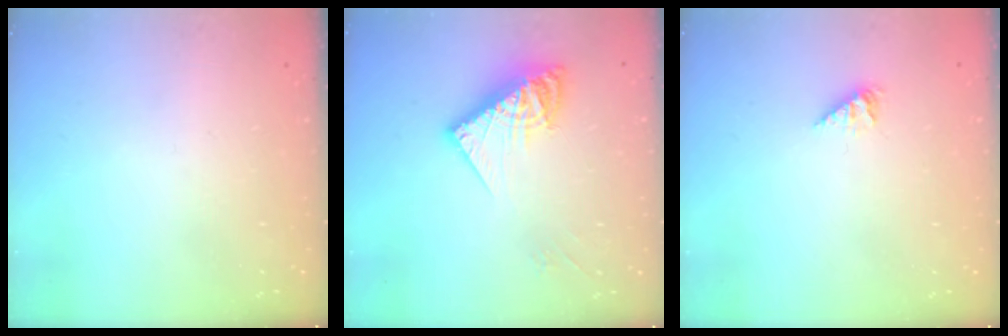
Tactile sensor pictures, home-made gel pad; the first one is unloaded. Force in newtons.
{"total": 12.4, "press": 12.4, "slide": 1.3}
{"total": 1.8, "press": 1.7, "slide": 0.3}